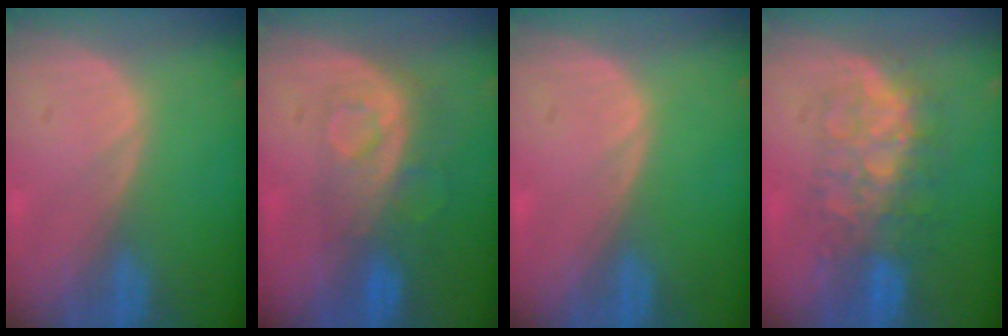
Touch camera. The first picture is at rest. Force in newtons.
{"total": 8.5, "press": 7.1, "slide": 4.7}
{"total": 0.0}
{"total": 7.9, "press": 7.7, "slide": 2.0}